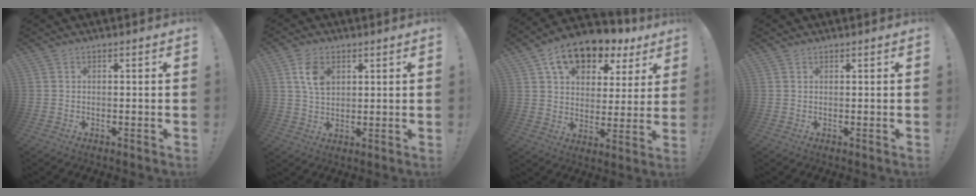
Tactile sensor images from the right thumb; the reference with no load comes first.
{"total": 7.7, "force": [3.0, 5.3, 4.8], "torque": [-0.079, 0.000, 0.059]}
{"total": 13.7, "force": [8.8, 8.2, 6.5], "torque": [-0.107, -0.047, 0.162]}
{"total": 0.8, "force": [0.6, 0.4, 0.0], "torque": [0.007, -0.004, 0.012]}